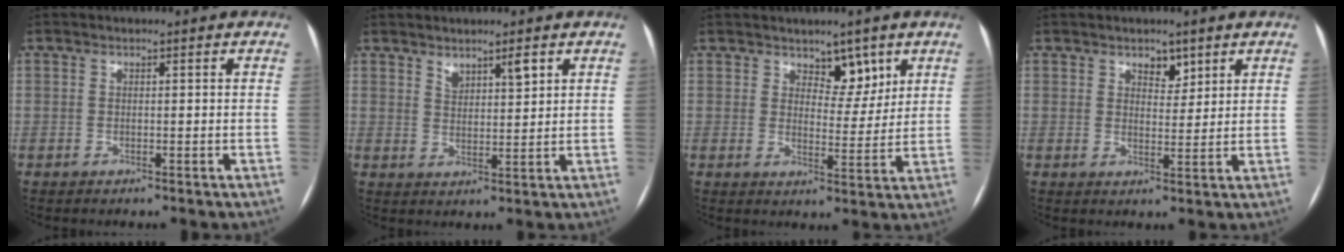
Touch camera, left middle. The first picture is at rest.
{"total": 3.6, "force": [2.5, 1.0, 2.3], "torque": [-0.042, 0.002, 0.046]}
{"total": 4.9, "force": [3.3, 2.6, 2.4], "torque": [-0.019, -0.004, 0.051]}
{"total": 3.1, "force": [2.1, 1.7, 1.5], "torque": [-0.017, -0.002, 0.035]}